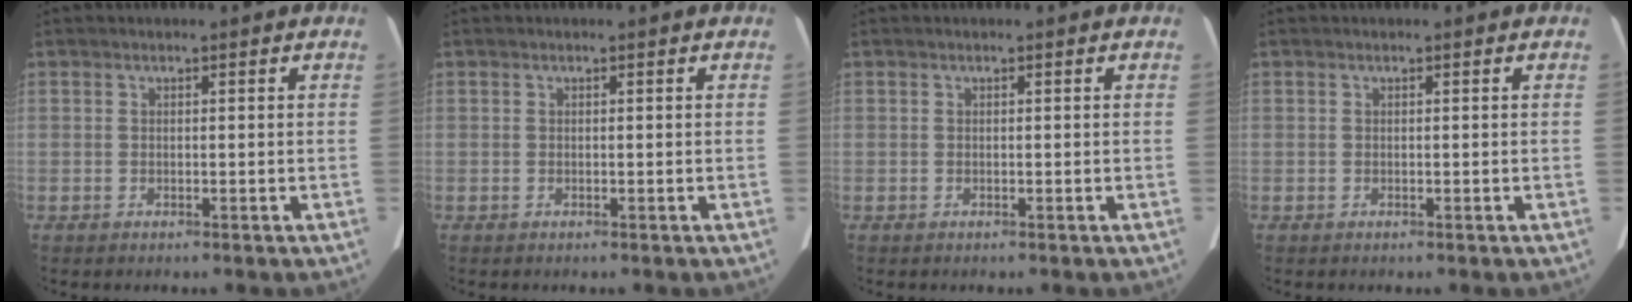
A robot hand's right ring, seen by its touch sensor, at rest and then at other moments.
{"total": 0.0}
{"total": 0.0}
{"total": 0.0}